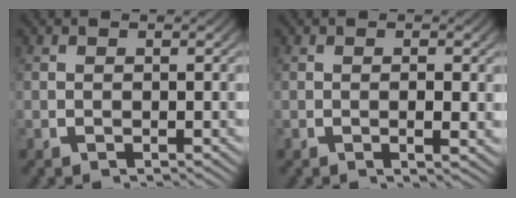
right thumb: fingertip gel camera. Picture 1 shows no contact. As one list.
[{"total": 1.2, "force": [-0.2, 0.3, 1.2], "torque": [-0.023, -0.005, -0.006]}]